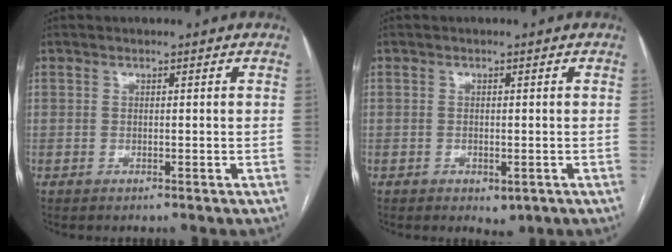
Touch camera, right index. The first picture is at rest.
{"total": 2.2, "force": [-1.0, 1.5, 1.4], "torque": [-0.012, -0.001, -0.002]}